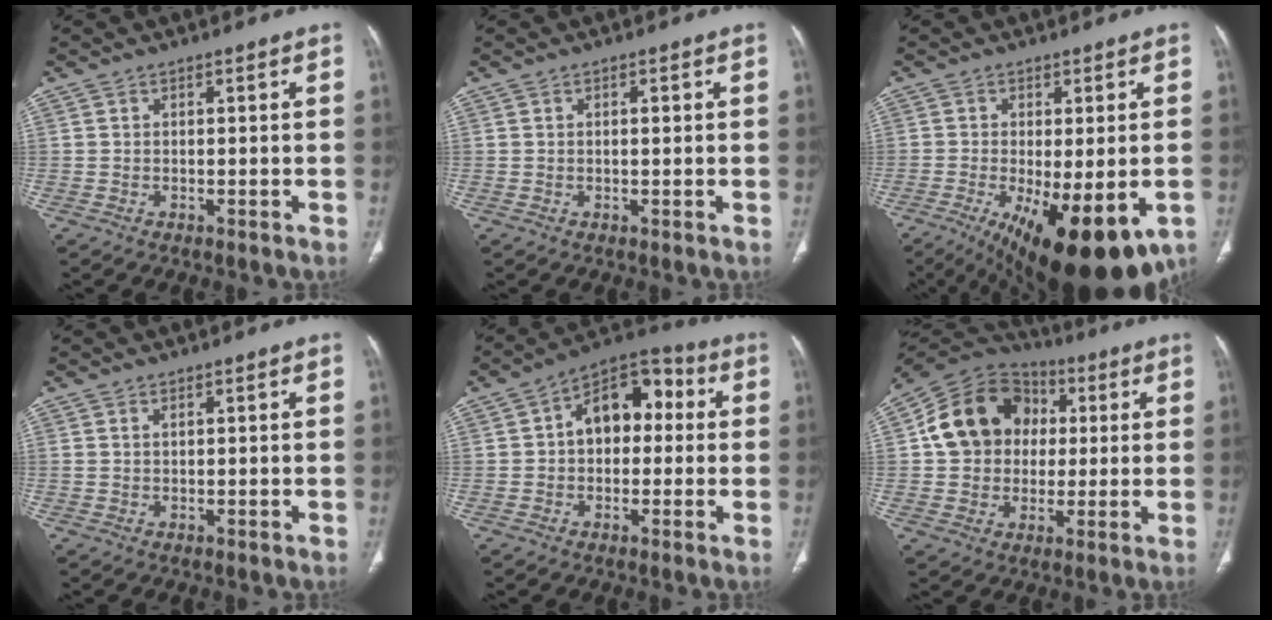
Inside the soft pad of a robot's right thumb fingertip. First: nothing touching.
{"total": 1.1, "force": [0.2, 0.4, 1.0], "torque": [-0.017, 0.002, 0.004]}
{"total": 18.9, "force": [-8.2, 7.3, 15.4], "torque": [-0.209, -0.022, -0.110]}
{"total": 0.7, "force": [0.4, 0.3, 0.5], "torque": [-0.014, 0.005, 0.010]}
{"total": 12.3, "force": [1.4, 8.2, 9.1], "torque": [-0.099, 0.038, 0.008]}
{"total": 16.0, "force": [2.1, 13.6, 8.2], "torque": [-0.119, 0.019, 0.030]}